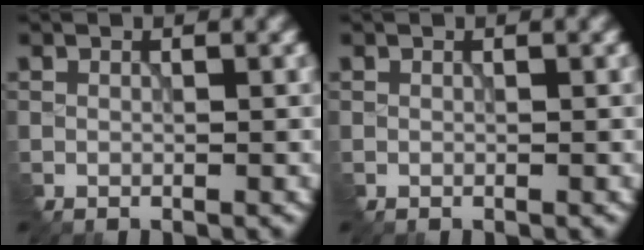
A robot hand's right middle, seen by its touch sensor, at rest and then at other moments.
{"total": 0.0}